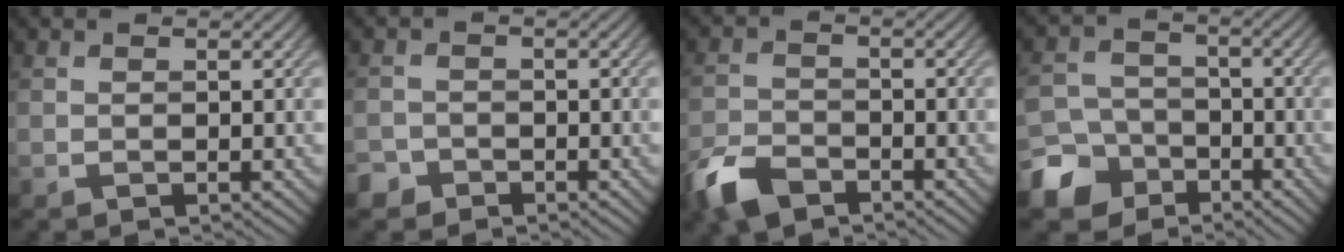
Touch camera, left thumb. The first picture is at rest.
{"total": 2.5, "force": [-1.8, 1.7, 0.1], "torque": [0.000, 0.002, -0.040]}
{"total": 6.4, "force": [-4.7, 3.0, 3.1], "torque": [-0.073, -0.009, -0.101]}
{"total": 8.6, "force": [-5.3, 6.2, 2.6], "torque": [-0.069, -0.019, -0.112]}